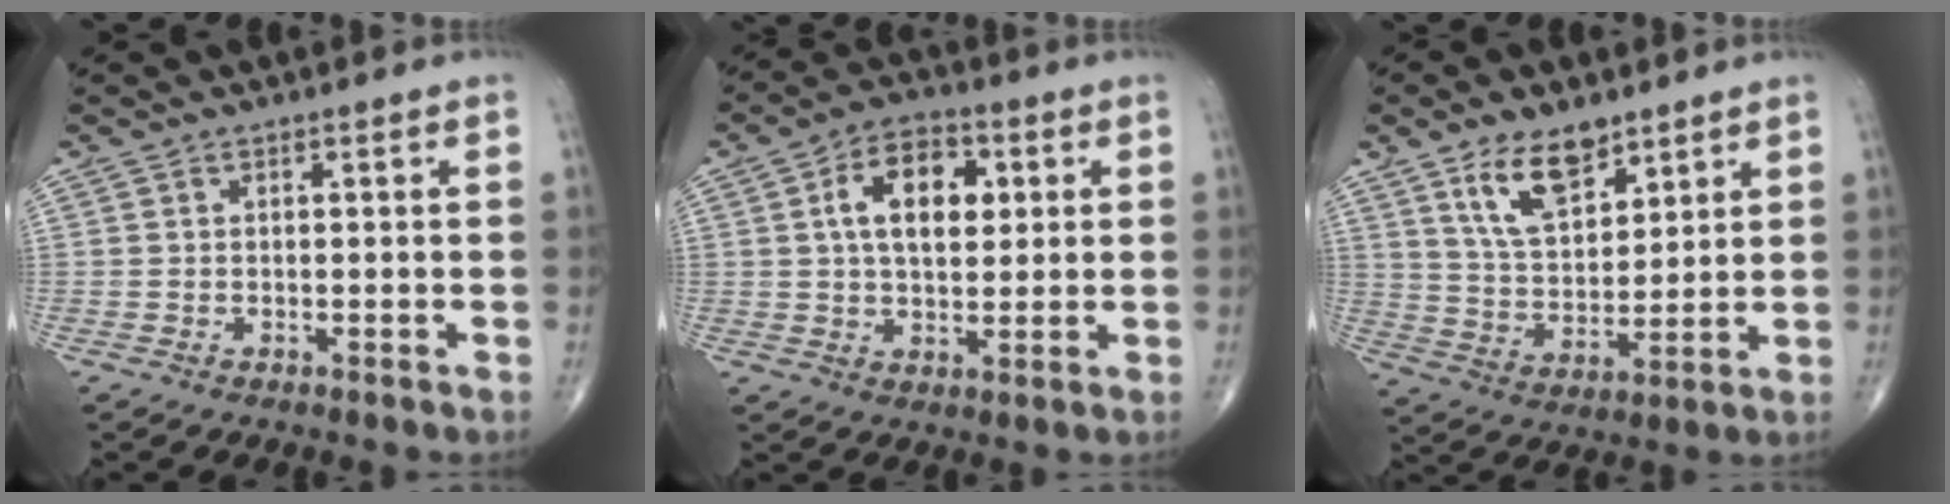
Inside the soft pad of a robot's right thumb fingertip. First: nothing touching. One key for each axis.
{"total": 11.0, "fx": 2.7, "fy": 6.6, "fz": 8.5, "tx": -0.115, "ty": 0.003, "tz": 0.039}
{"total": 11.4, "fx": 7.0, "fy": 5.6, "fz": 7.0, "tx": -0.107, "ty": -0.041, "tz": 0.139}